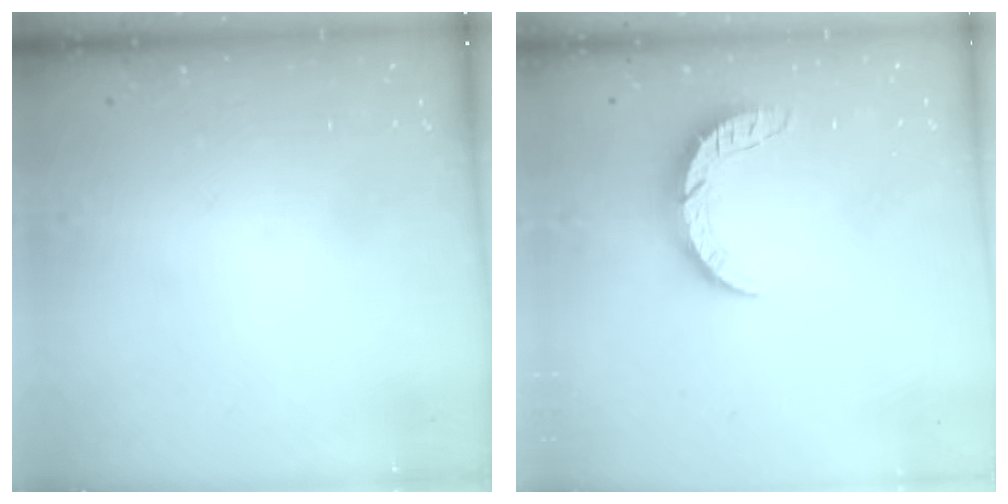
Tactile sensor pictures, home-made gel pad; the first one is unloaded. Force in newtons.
{"total": 8.7, "press": 8.6, "slide": 0.9}